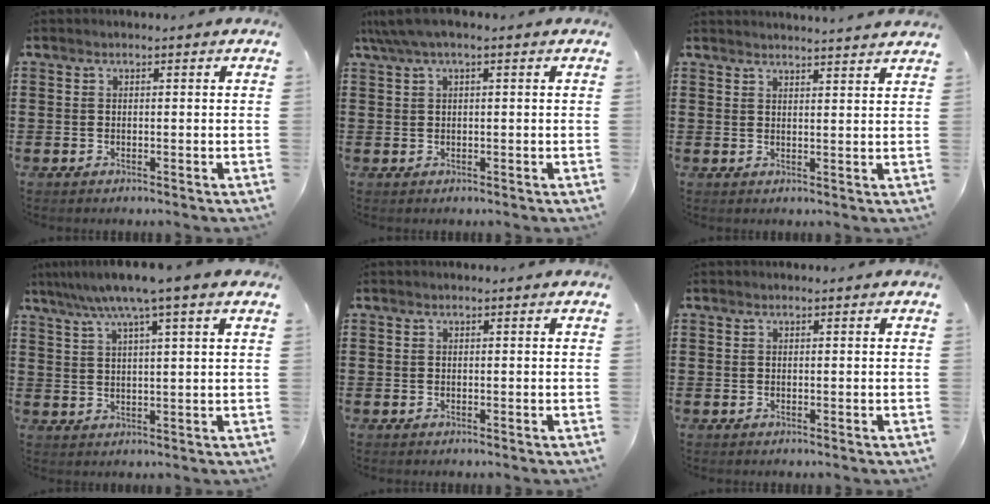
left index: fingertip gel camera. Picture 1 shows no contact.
{"total": 2.4, "force": [0.7, 0.4, 2.2], "torque": [-0.050, -0.002, 0.009]}
{"total": 2.7, "force": [2.6, -0.6, 0.1], "torque": [-0.008, -0.012, 0.049]}
{"total": 6.9, "force": [5.0, -0.5, 4.8], "torque": [-0.105, -0.011, 0.084]}
{"total": 0.0}
{"total": 0.0}